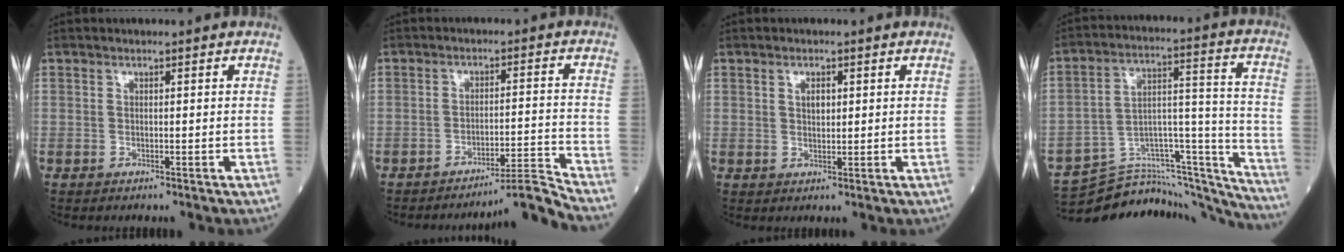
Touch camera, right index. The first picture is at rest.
{"total": 7.2, "force": [-6.2, -3.7, 0.1], "torque": [0.007, 0.012, -0.101]}
{"total": 1.9, "force": [0.8, 1.0, 1.5], "torque": [-0.025, 0.002, 0.015]}
{"total": 23.5, "force": [-22.9, 3.2, 4.1], "torque": [-0.039, 0.059, -0.332]}